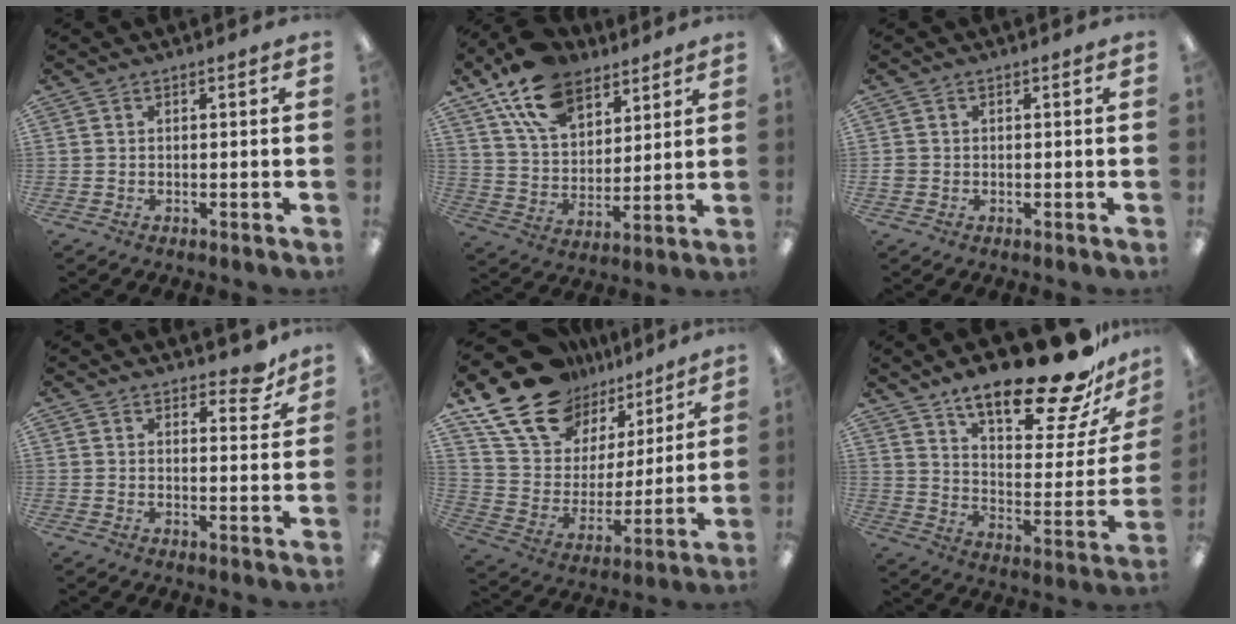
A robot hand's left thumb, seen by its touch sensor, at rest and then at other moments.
{"total": 15.7, "force": [10.8, 8.8, 7.1], "torque": [-0.141, -0.045, 0.205]}
{"total": 1.3, "force": [-0.2, 1.2, 0.4], "torque": [-0.006, 0.004, -0.006]}
{"total": 6.0, "force": [4.7, 2.5, 2.8], "torque": [-0.017, -0.030, 0.077]}
{"total": 20.3, "force": [14.0, 12.5, 7.7], "torque": [-0.159, -0.084, 0.267]}
{"total": 23.9, "force": [18.1, 7.0, 14.0], "torque": [-0.201, -0.129, 0.298]}